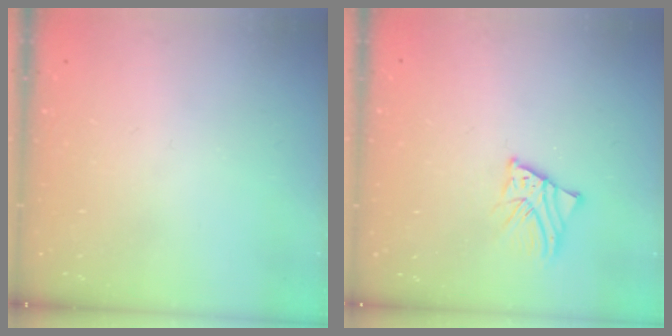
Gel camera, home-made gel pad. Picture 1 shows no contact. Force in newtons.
{"total": 2.9, "press": 2.9, "slide": 0.2}